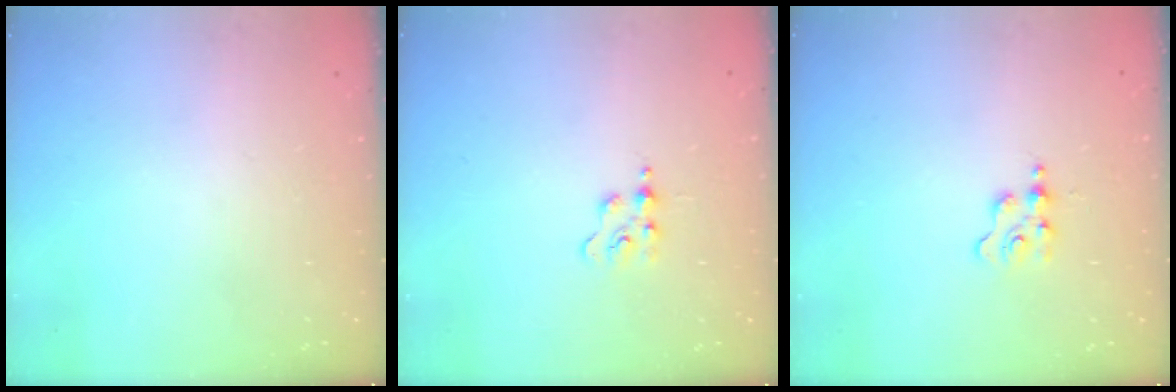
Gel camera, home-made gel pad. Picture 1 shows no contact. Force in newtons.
{"total": 2.8, "press": 2.7, "slide": 0.5}
{"total": 1.9, "press": 1.9, "slide": 0.2}